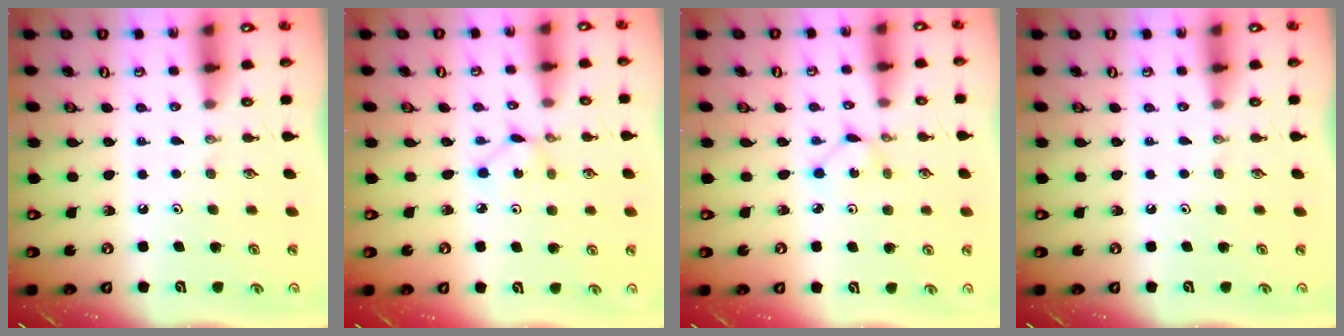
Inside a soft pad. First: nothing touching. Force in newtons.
{"total": 2.3, "press": 2.3, "slide": 0.2}
{"total": 1.7, "press": 1.7, "slide": 0.1}
{"total": 0.0}